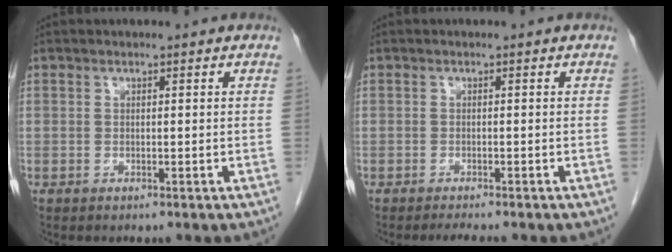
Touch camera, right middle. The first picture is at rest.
{"total": 2.0, "force": [-1.8, -0.1, 1.0], "torque": [-0.019, -0.007, -0.025]}